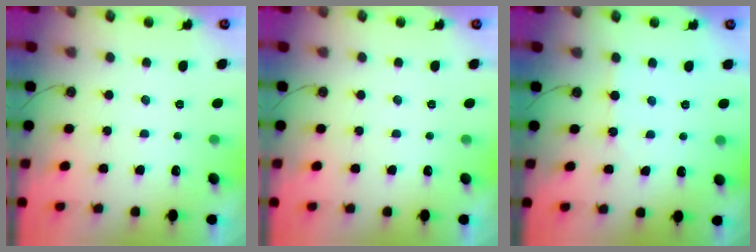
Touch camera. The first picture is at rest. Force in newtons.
{"total": 0.0}
{"total": 2.8, "press": 2.8, "slide": 0.4}